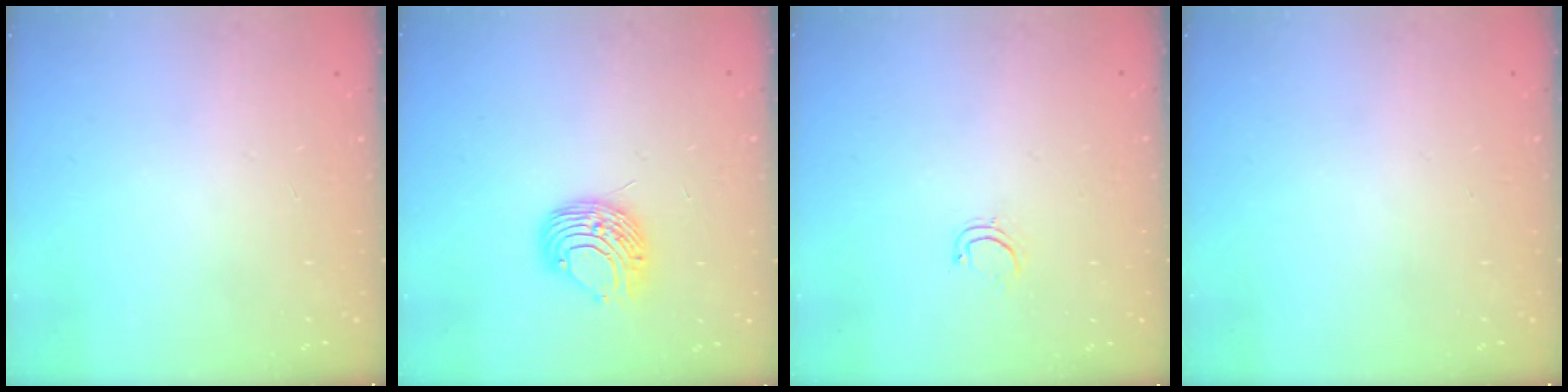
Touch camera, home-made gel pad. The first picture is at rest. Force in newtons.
{"total": 8.9, "press": 8.9, "slide": 0.7}
{"total": 4.1, "press": 4.1, "slide": 0.7}
{"total": 0.0}